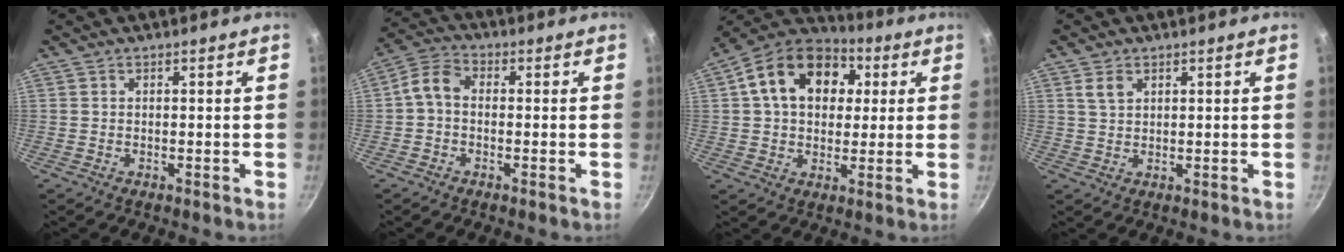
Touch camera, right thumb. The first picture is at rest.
{"total": 5.1, "force": [-0.7, 3.5, 3.7], "torque": [-0.077, 0.029, -0.029]}
{"total": 17.8, "force": [4.6, 12.9, 11.4], "torque": [-0.172, 0.021, 0.060]}
{"total": 2.9, "force": [1.4, 1.8, 1.8], "torque": [-0.027, -0.002, 0.028]}